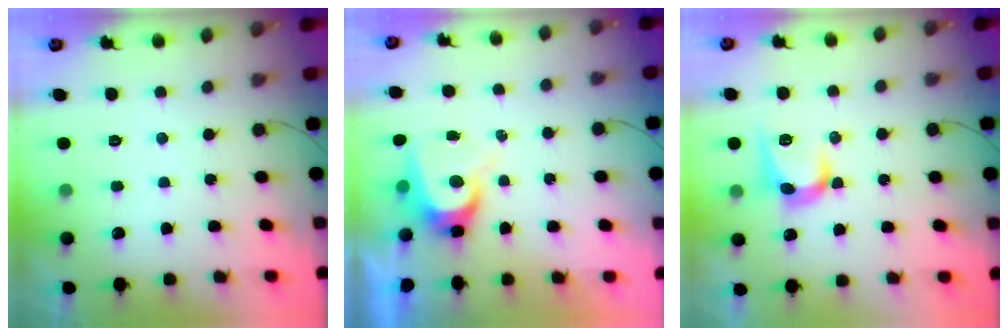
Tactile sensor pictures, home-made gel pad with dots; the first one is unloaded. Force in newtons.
{"total": 6.9, "press": 6.8, "slide": 0.5}
{"total": 9.8, "press": 9.8, "slide": 0.7}